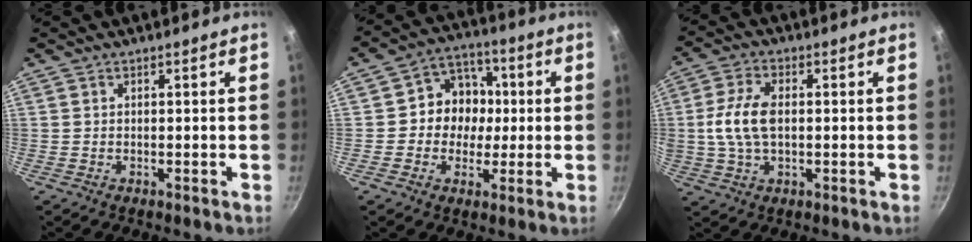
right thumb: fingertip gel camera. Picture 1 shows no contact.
{"total": 9.8, "force": [0.2, 8.9, 4.3], "torque": [-0.018, 0.016, -0.013]}
{"total": 9.2, "force": [0.3, 5.1, 7.6], "torque": [-0.155, 0.014, 0.002]}